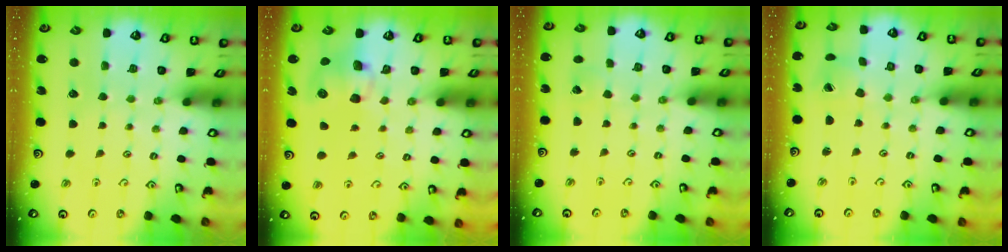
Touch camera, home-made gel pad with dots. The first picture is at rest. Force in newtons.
{"total": 8.2, "press": 8.1, "slide": 1.1}
{"total": 1.7, "press": 1.7, "slide": 0.1}
{"total": 3.0, "press": 3.0, "slide": 0.2}